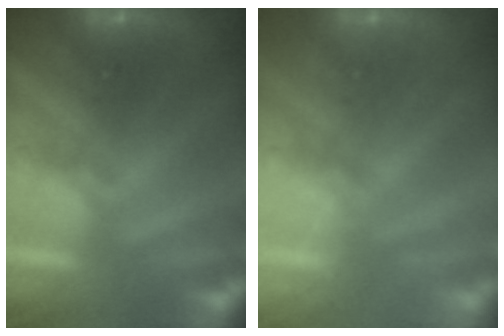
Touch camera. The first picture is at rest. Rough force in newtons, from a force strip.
{"total": 2.4}